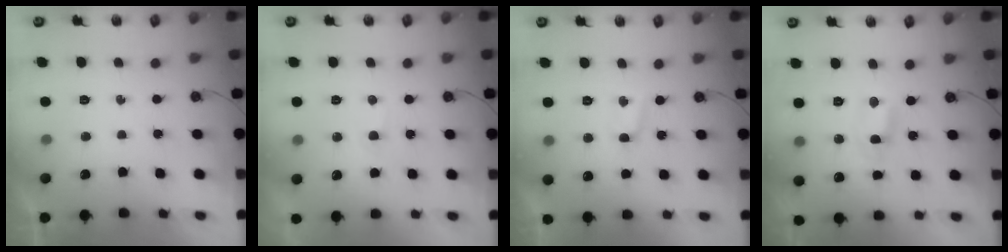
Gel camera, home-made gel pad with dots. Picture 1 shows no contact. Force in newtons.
{"total": 1.7, "press": 1.7, "slide": 0.3}
{"total": 2.4, "press": 2.3, "slide": 0.4}
{"total": 1.6, "press": 1.1, "slide": 1.1}